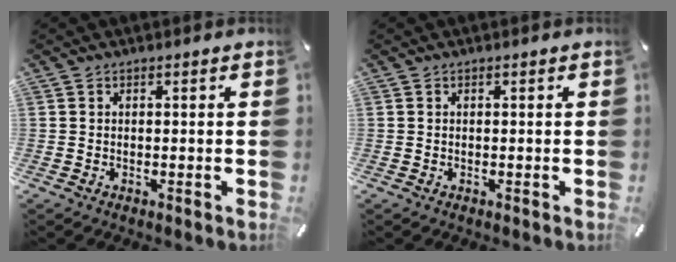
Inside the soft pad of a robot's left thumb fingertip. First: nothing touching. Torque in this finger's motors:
{"motor_torque": [0.00, 0.00, 0.00, 0.00, 0.00]}